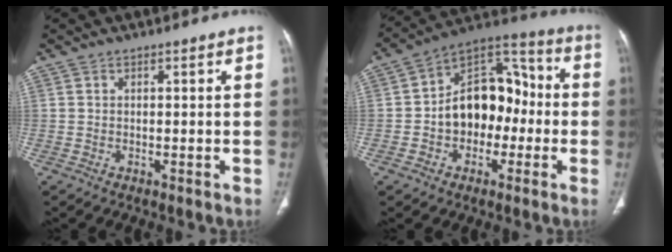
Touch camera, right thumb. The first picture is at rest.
{"total": 15.7, "force": [-1.8, 11.0, 11.1], "torque": [-0.129, 0.051, -0.037]}